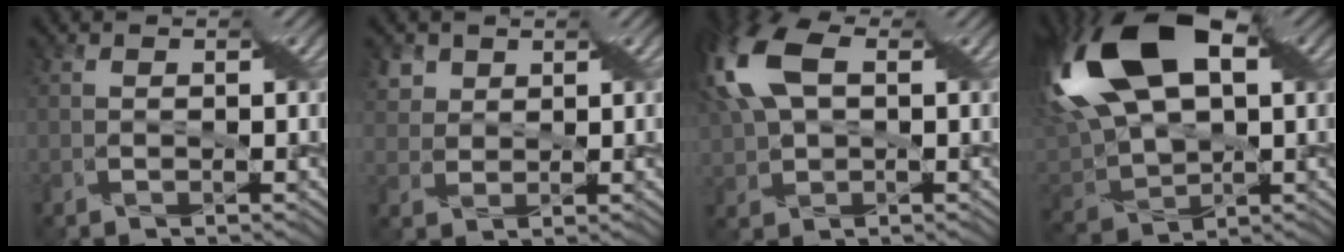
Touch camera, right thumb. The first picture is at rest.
{"total": 3.0, "force": [2.1, 2.1, 0.2], "torque": [-0.014, -0.002, 0.047]}
{"total": 12.8, "force": [3.7, 7.5, 9.7], "torque": [-0.240, 0.015, 0.062]}
{"total": 20.3, "force": [7.1, 12.4, 14.4], "torque": [-0.328, 0.020, 0.146]}